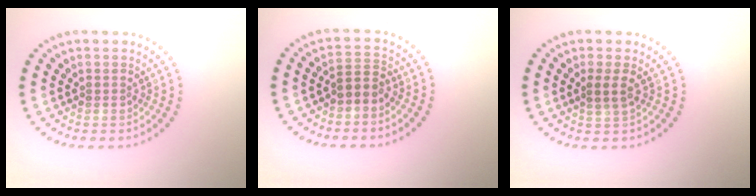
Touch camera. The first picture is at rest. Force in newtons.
{"total": 1.7, "press": 1.3, "slide": 1.1}
{"total": 1.6, "press": 1.3, "slide": 0.9}